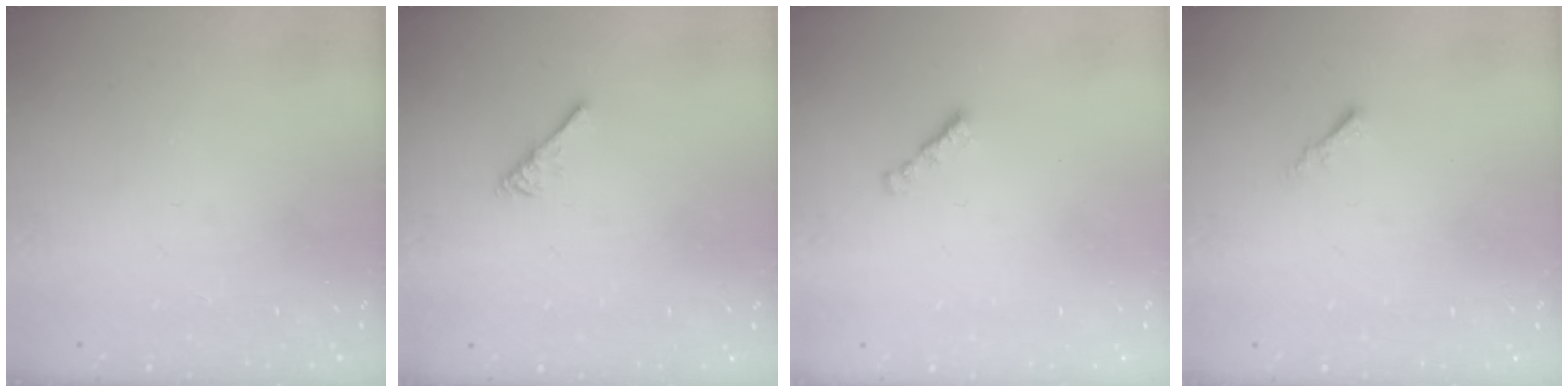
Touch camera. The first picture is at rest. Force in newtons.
{"total": 2.9, "press": 2.9, "slide": 0.5}
{"total": 1.0, "press": 0.8, "slide": 0.5}
{"total": 0.5, "press": 0.4, "slide": 0.3}